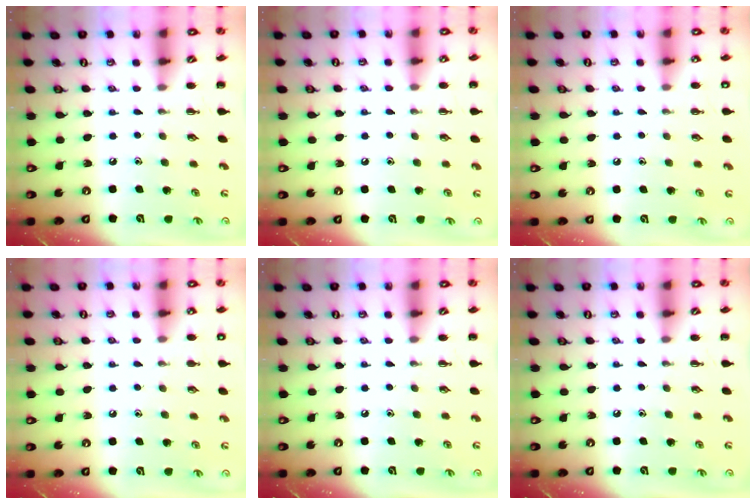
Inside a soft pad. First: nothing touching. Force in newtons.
{"total": 5.3, "press": 5.0, "slide": 1.7}
{"total": 1.4, "press": 1.4, "slide": 0.1}
{"total": 1.1, "press": 1.1, "slide": 0.2}
{"total": 0.0}
{"total": 0.0}